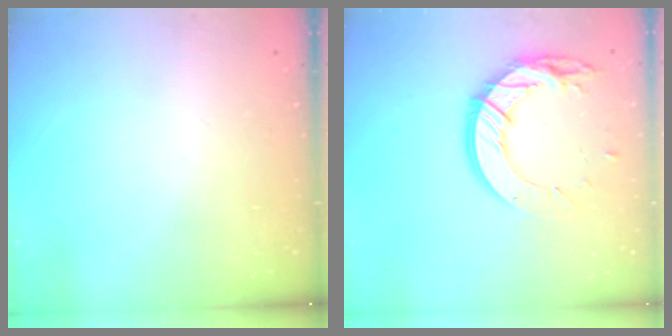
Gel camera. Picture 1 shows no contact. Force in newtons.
{"total": 15.8, "press": 15.7, "slide": 1.2}